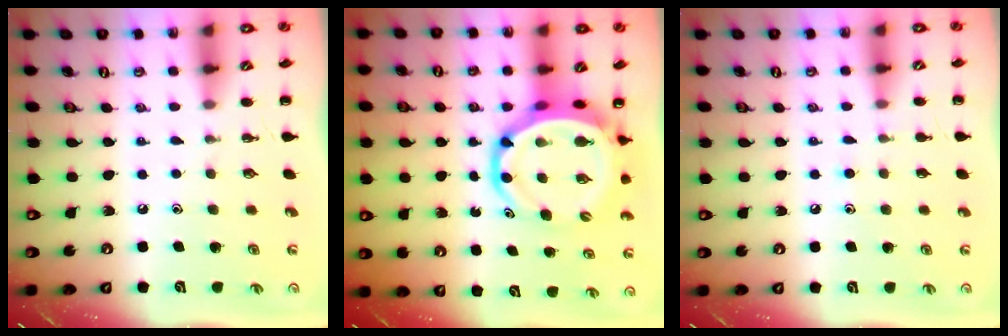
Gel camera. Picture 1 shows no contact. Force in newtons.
{"total": 11.0, "press": 10.6, "slide": 3.2}
{"total": 5.2, "press": 4.9, "slide": 1.6}